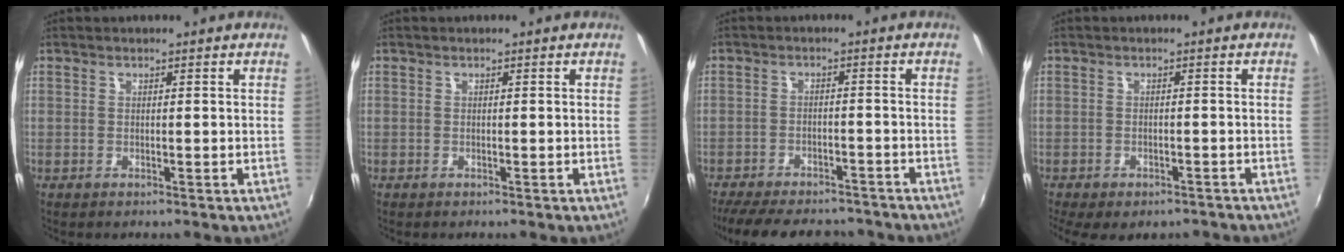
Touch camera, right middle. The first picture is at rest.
{"total": 0.0}
{"total": 16.7, "force": [-14.0, 5.7, 7.2], "torque": [-0.158, -0.013, -0.194]}
{"total": 9.3, "force": [-6.9, 3.8, 4.8], "torque": [-0.106, -0.034, -0.094]}